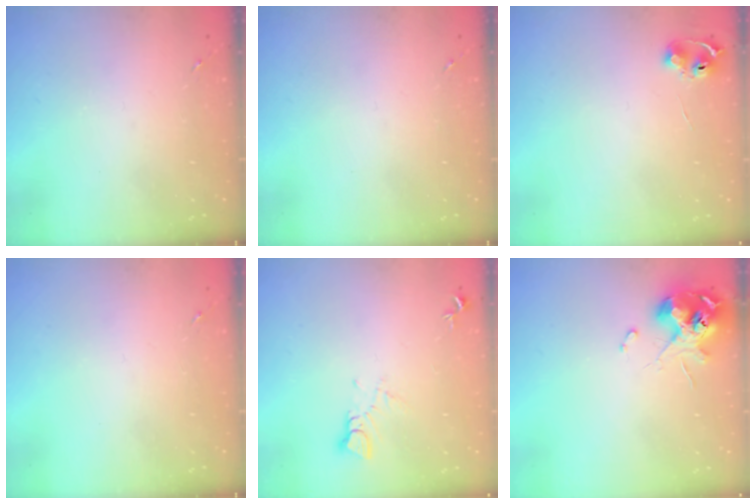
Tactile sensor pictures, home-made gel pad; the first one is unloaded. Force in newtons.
{"total": 0.0}
{"total": 6.3, "press": 6.3, "slide": 0.8}
{"total": 0.0}
{"total": 3.5, "press": 3.5, "slide": 0.3}
{"total": 11.6, "press": 11.5, "slide": 1.5}